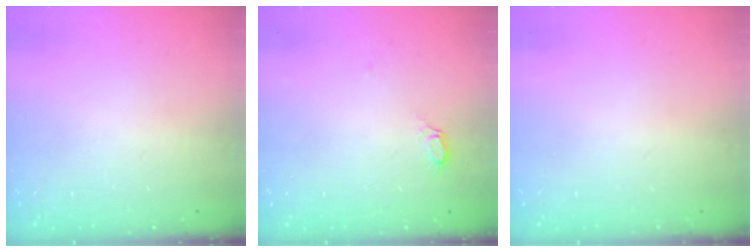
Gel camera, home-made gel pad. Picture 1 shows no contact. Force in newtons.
{"total": 2.6, "press": 2.6, "slide": 0.2}
{"total": 0.0}